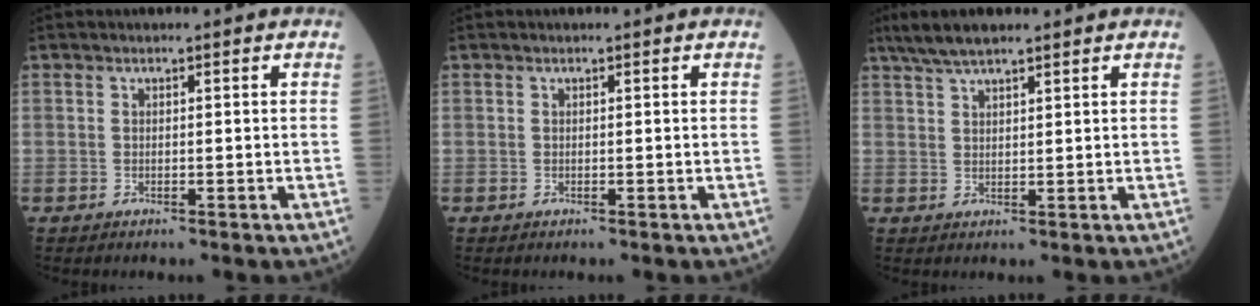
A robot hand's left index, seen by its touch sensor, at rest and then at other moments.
{"total": 0.0}
{"total": 5.7, "force": [4.6, 0.8, 3.3], "torque": [-0.068, 0.025, 0.086]}